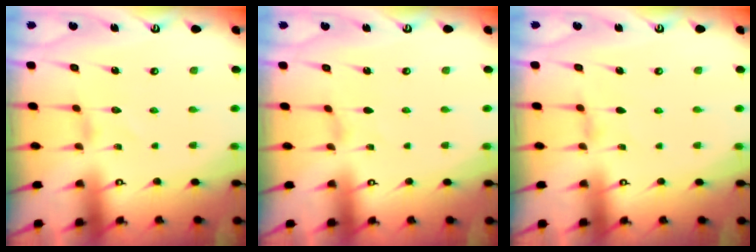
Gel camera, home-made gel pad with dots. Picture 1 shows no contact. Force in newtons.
{"total": 0.0}
{"total": 0.9, "press": 0.8, "slide": 0.3}